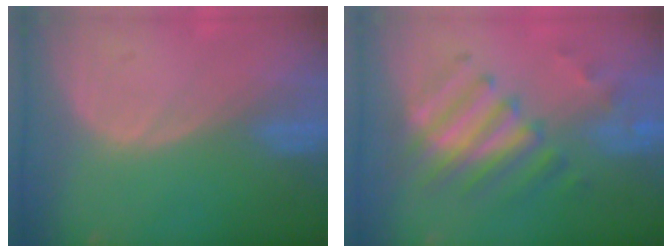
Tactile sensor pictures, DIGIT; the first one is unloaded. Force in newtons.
{"total": 8.0, "press": 7.7, "slide": 2.2}